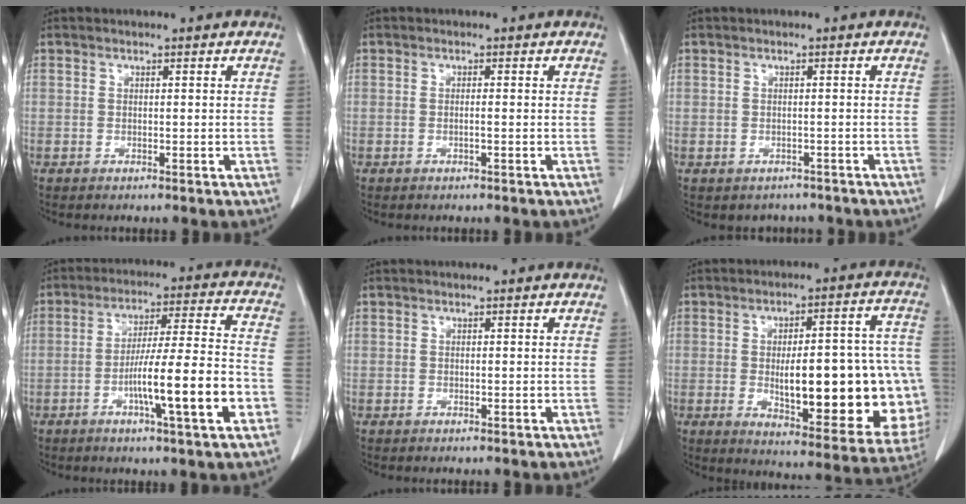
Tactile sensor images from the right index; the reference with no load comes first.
{"total": 0.7, "force": [-0.2, -0.1, 0.6], "torque": [-0.008, 0.000, -0.004]}
{"total": 2.9, "force": [-2.1, 2.1, 0.0], "torque": [0.000, 0.009, -0.030]}
{"total": 13.4, "force": [-4.5, 0.2, 12.7], "torque": [-0.207, 0.000, -0.073]}
{"total": 0.0}
{"total": 24.6, "force": [-3.1, 6.8, 23.5], "torque": [-0.234, 0.022, -0.014]}